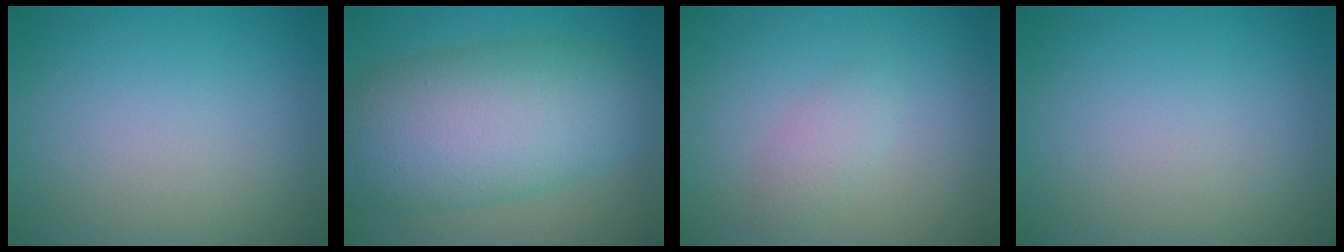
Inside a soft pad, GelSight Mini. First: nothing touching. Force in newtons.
{"total": 10.9, "press": 10.9, "slide": 0.4}
{"total": 1.5, "press": 1.5, "slide": 0.0}
{"total": 0.0}